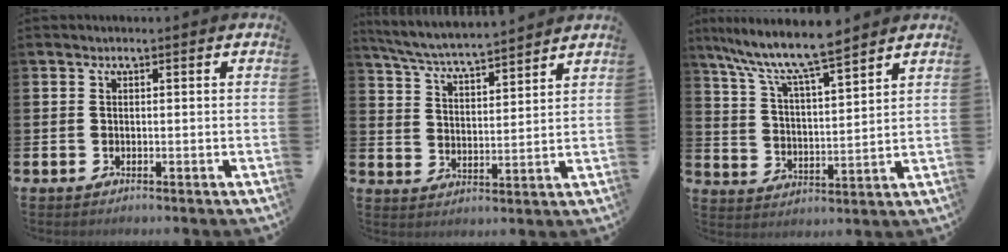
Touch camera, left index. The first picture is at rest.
{"total": 5.9, "force": [5.8, -0.1, 1.2], "torque": [-0.047, -0.042, 0.098]}
{"total": 9.2, "force": [8.3, 0.9, 3.9], "torque": [-0.100, -0.048, 0.143]}